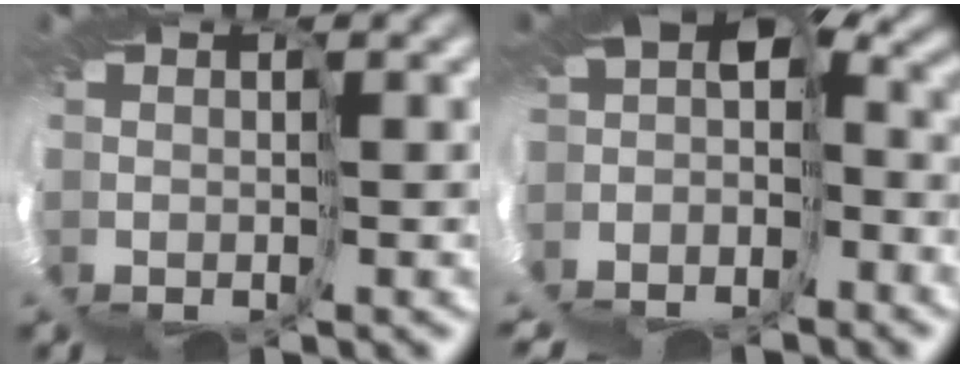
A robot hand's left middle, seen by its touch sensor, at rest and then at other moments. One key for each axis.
{"total": 5.5, "fx": -4.6, "fy": 1.8, "fz": 2.4, "tx": -0.061, "ty": -0.032, "tz": -0.044}